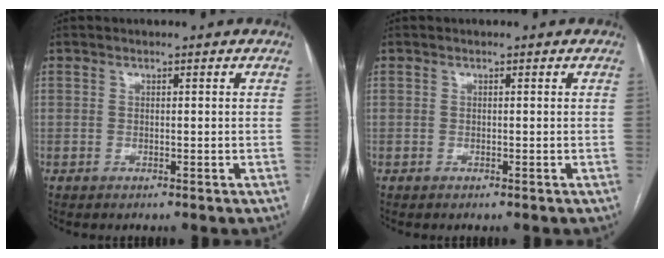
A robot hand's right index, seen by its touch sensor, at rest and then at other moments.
{"total": 0.0}